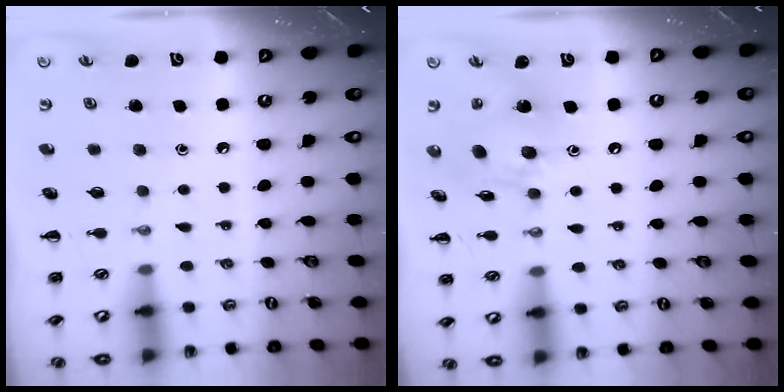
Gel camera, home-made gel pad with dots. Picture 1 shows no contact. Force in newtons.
{"total": 12.0, "press": 11.9, "slide": 1.6}